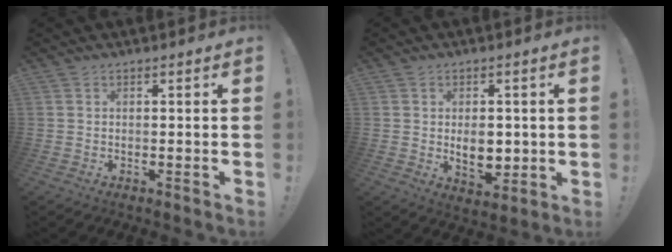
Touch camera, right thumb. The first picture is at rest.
{"total": 7.5, "force": [0.0, 5.3, 5.3], "torque": [-0.059, -0.002, 0.000]}